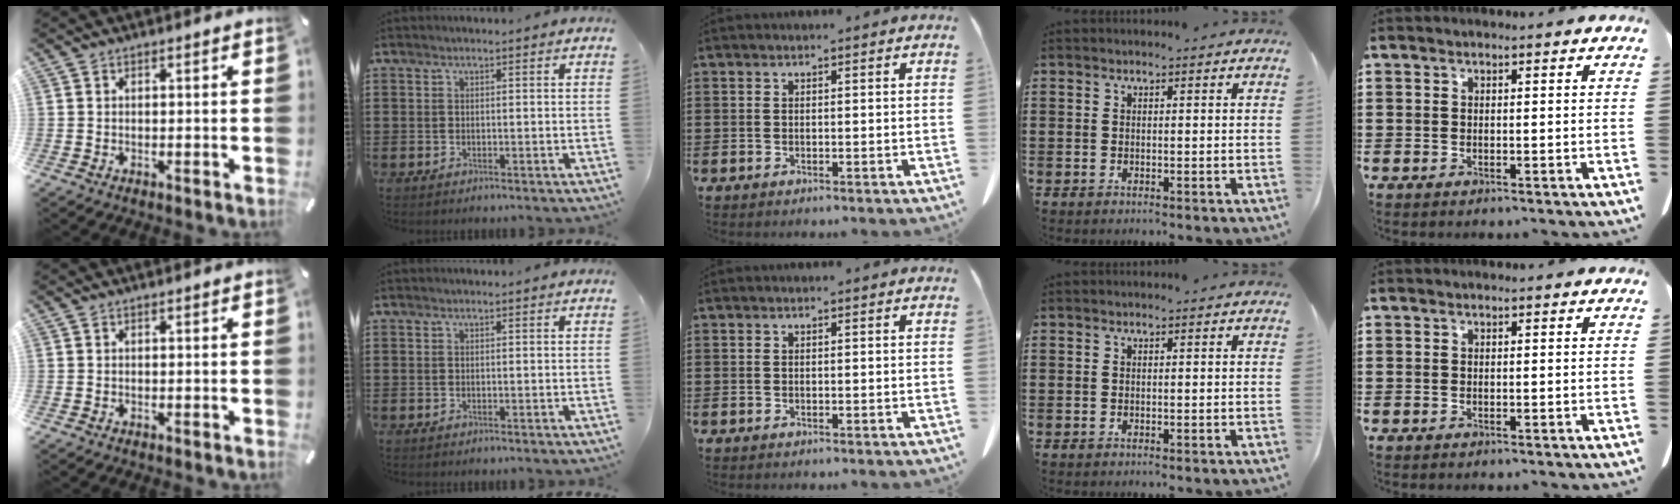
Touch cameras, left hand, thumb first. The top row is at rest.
{}